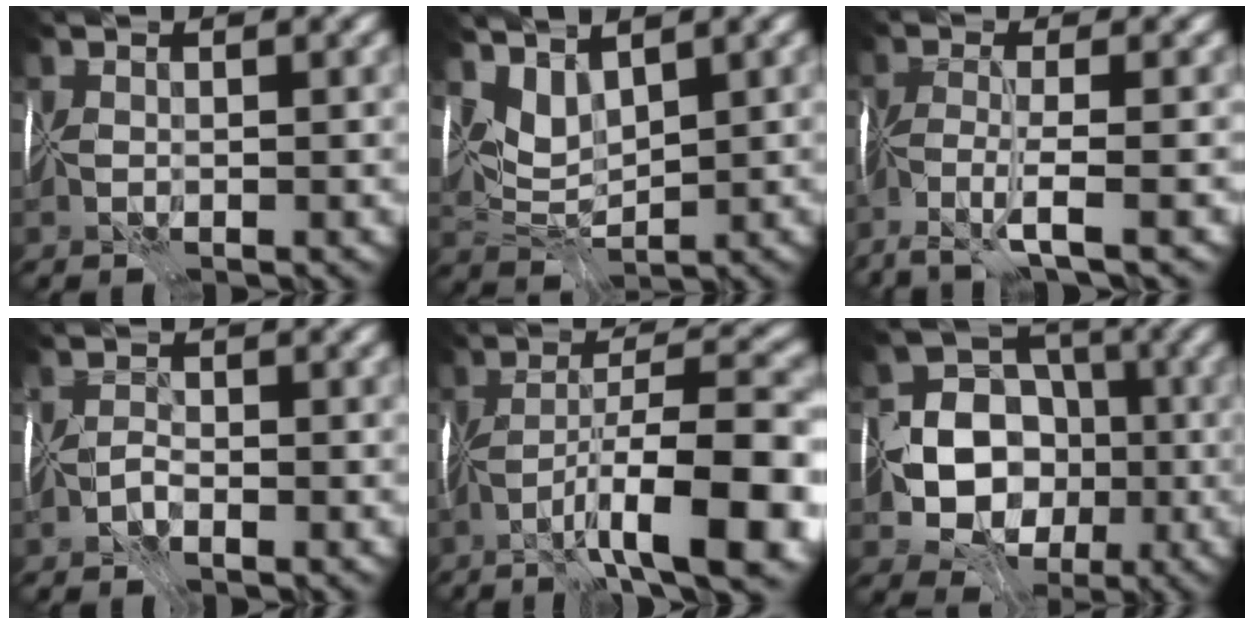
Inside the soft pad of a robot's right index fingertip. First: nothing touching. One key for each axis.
{"total": 2.5, "fx": 2.2, "fy": 0.6, "fz": 1.1, "tx": -0.022, "ty": -0.011, "tz": 0.044}
{"total": 3.6, "fx": -2.9, "fy": -0.9, "fz": 2.0, "tx": -0.040, "ty": -0.011, "tz": -0.071}
{"total": 1.2, "fx": -1.1, "fy": -0.3, "fz": -0.2, "tx": 0.011, "ty": 0.000, "tz": -0.026}
{"total": 11.6, "fx": -5.9, "fy": 1.5, "fz": 9.9, "tx": -0.151, "ty": -0.003, "tz": -0.091}
{"total": 10.1, "fx": -2.5, "fy": 8.6, "fz": 4.5, "tx": -0.056, "ty": -0.015, "tz": -0.072}